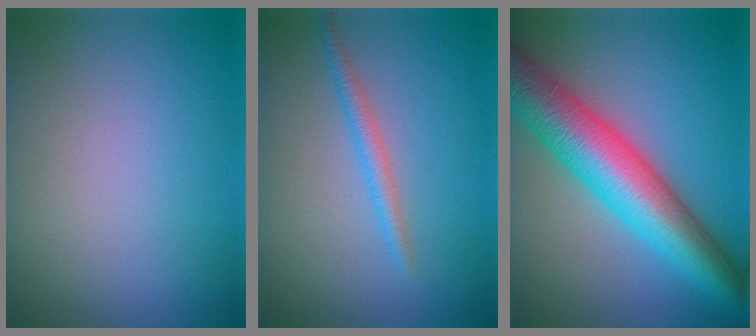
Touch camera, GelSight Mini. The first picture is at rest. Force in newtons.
{"total": 1.6, "press": 1.6, "slide": 0.0}
{"total": 10.0, "press": 10.0, "slide": 0.1}